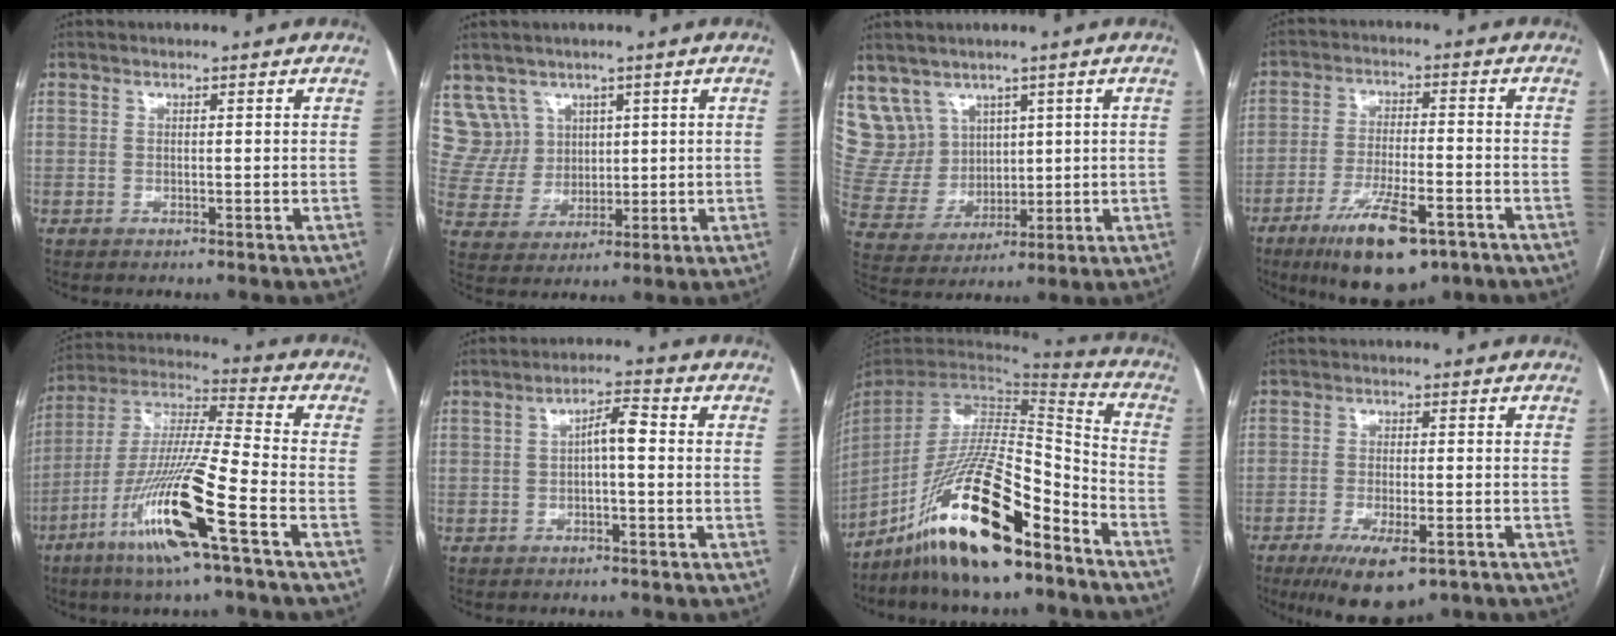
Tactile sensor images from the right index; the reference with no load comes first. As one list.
[{"total": 7.4, "force": [4.3, 6.0, -0.2], "torque": [0.000, 0.027, 0.098]}, {"total": 9.4, "force": [6.0, 7.2, 0.8], "torque": [-0.032, 0.040, 0.138]}, {"total": 12.8, "force": [-7.7, 3.4, 9.6], "torque": [-0.170, -0.018, -0.119]}, {"total": 17.5, "force": [-8.3, 0.0, 15.4], "torque": [-0.321, -0.029, -0.161]}, {"total": 3.7, "force": [-0.1, 0.9, 3.6], "torque": [-0.060, 0.015, -0.002]}, {"total": 20.7, "force": [-14.2, 3.6, 14.6], "torque": [-0.285, -0.014, -0.254]}, {"total": 9.3, "force": [-5.8, 2.8, 6.8], "torque": [-0.112, -0.018, -0.085]}]